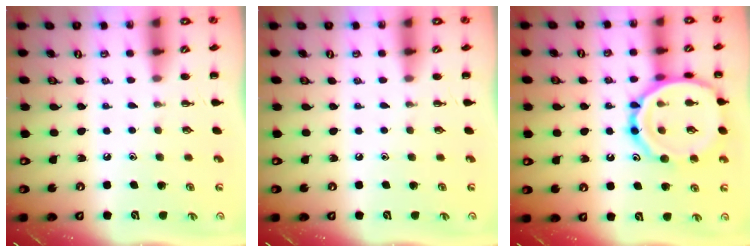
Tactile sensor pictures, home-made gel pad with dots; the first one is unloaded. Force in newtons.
{"total": 0.0}
{"total": 19.3, "press": 19.3, "slide": 1.6}